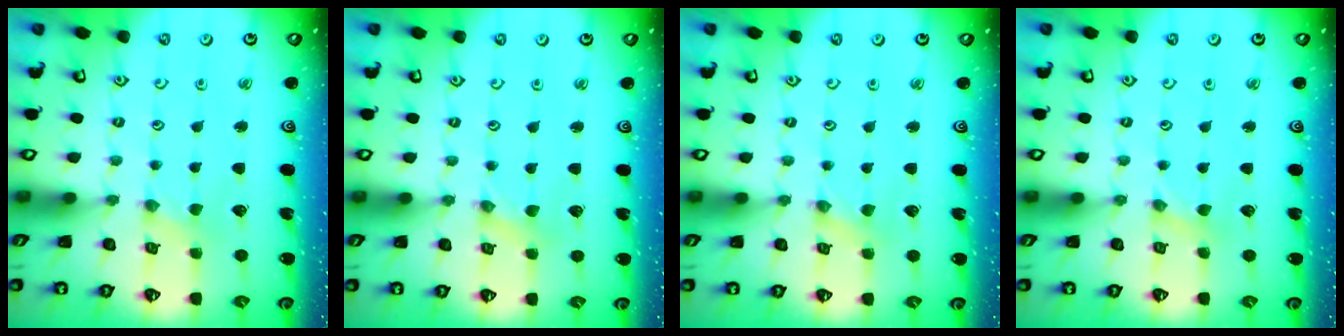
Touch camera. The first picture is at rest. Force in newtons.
{"total": 0.0}
{"total": 0.0}
{"total": 0.8, "press": 0.7, "slide": 0.3}